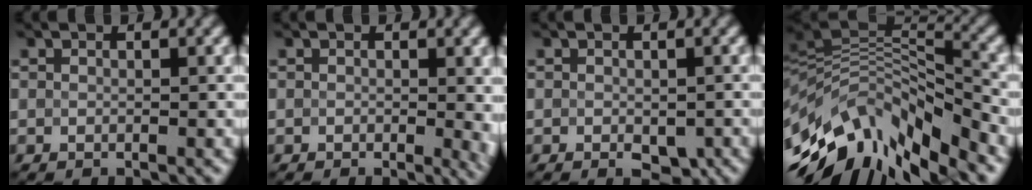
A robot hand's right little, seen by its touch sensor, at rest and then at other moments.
{"total": 1.8, "force": [-0.2, 0.0, 1.8], "torque": [-0.016, 0.003, 0.005]}
{"total": 1.7, "force": [-1.1, 0.4, 1.3], "torque": [-0.024, -0.009, 0.001]}
{"total": 11.0, "force": [-6.6, 4.4, 7.7], "torque": [-0.158, 0.018, -0.111]}